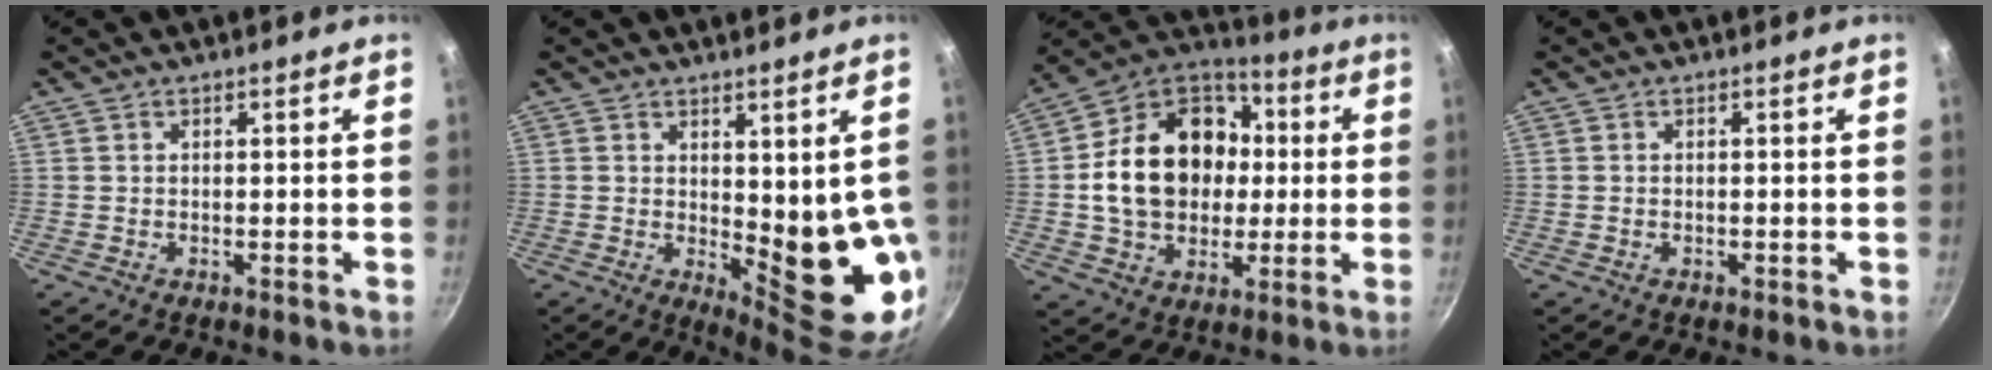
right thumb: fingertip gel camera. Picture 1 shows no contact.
{"total": 11.1, "force": [0.6, 4.2, 10.3], "torque": [-0.108, -0.030, 0.022]}
{"total": 21.4, "force": [0.8, 16.7, 13.4], "torque": [-0.205, 0.039, 0.011]}
{"total": 0.5, "force": [-0.2, 0.3, 0.4], "torque": [-0.004, 0.002, -0.004]}